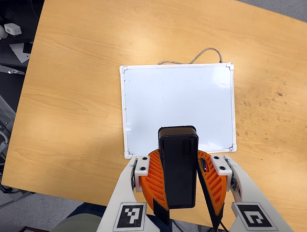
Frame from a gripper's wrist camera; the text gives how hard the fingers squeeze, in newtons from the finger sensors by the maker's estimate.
{"total": 9.7, "left": 9.9, "right": 9.5}